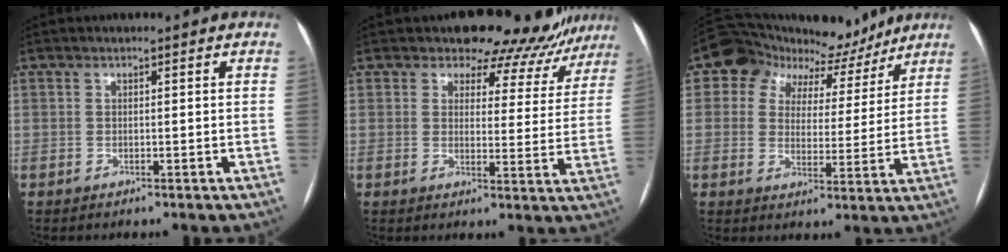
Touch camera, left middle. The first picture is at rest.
{"total": 11.3, "force": [10.2, 4.8, 0.9], "torque": [0.023, -0.022, 0.091]}
{"total": 10.4, "force": [7.8, 5.9, 3.6], "torque": [-0.051, 0.033, 0.110]}